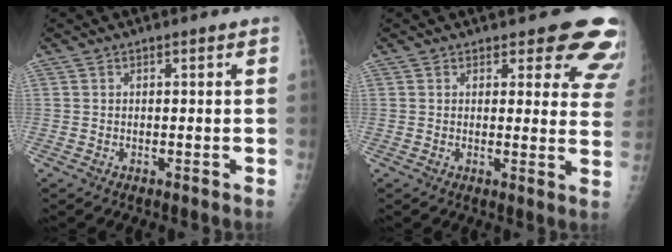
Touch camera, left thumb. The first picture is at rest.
{"total": 11.2, "force": [9.5, 4.2, 4.2], "torque": [0.008, -0.054, 0.077]}